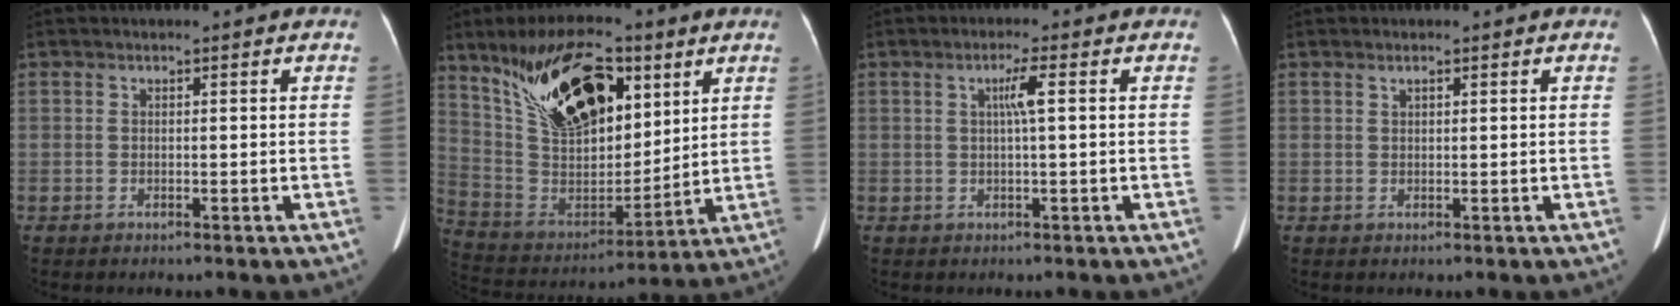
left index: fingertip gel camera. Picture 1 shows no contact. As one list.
[{"total": 21.1, "force": [10.7, 9.3, 15.6], "torque": [-0.299, 0.020, 0.203]}, {"total": 2.8, "force": [0.5, -0.3, 2.8], "torque": [-0.053, 0.003, 0.010]}, {"total": 0.7, "force": [0.5, 0.3, 0.4], "torque": [-0.011, 0.005, 0.011]}]